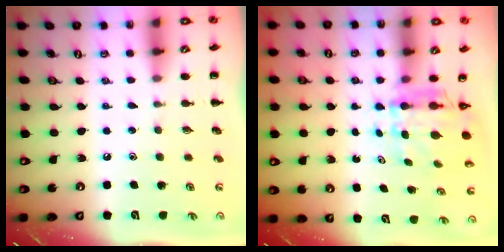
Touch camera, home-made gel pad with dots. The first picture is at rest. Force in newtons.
{"total": 5.6, "press": 5.5, "slide": 0.7}